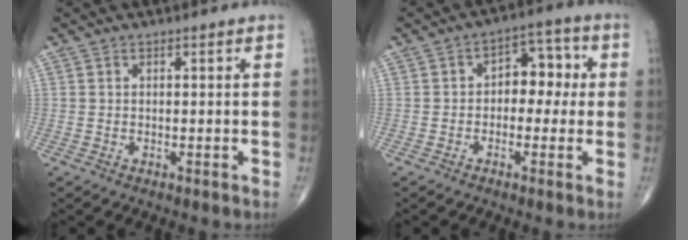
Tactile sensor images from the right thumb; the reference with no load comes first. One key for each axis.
{"total": 7.7, "fx": 0.2, "fy": 5.2, "fz": 5.7, "tx": -0.037, "ty": 0.030, "tz": -0.007}